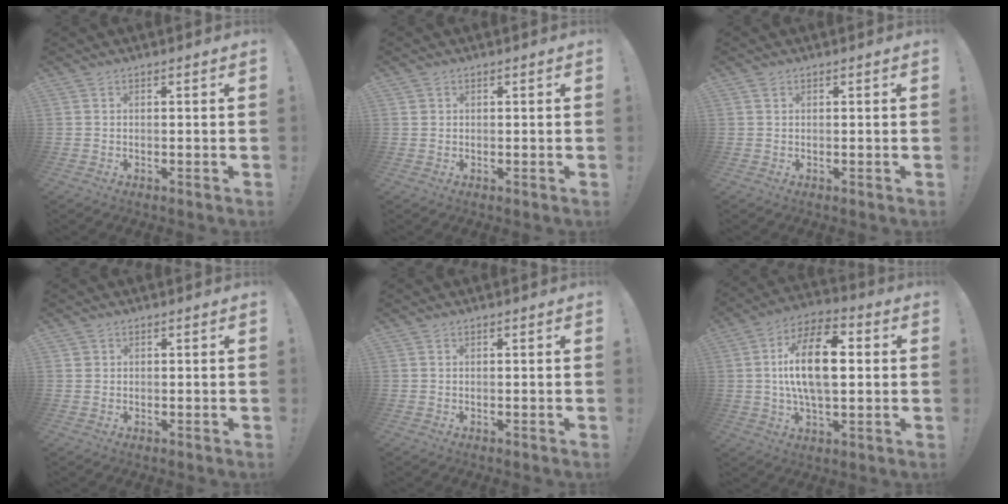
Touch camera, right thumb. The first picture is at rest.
{"total": 0.8, "force": [0.4, 0.7, 0.2], "torque": [0.003, -0.001, 0.006]}
{"total": 0.6, "force": [0.4, 0.4, 0.1], "torque": [0.002, -0.001, 0.007]}
{"total": 0.9, "force": [0.5, 0.8, 0.2], "torque": [0.002, -0.002, 0.008]}
{"total": 0.0}
{"total": 17.0, "force": [1.9, 8.4, 14.6], "torque": [-0.261, 0.005, 0.024]}